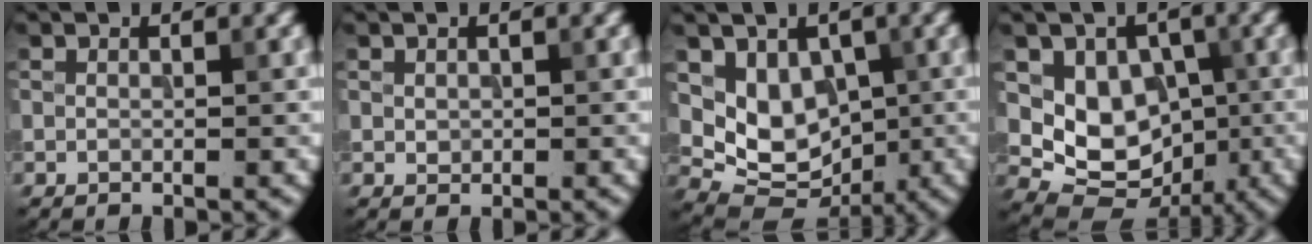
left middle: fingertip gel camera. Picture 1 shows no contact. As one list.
[{"total": 0.6, "force": [0.2, 0.5, 0.3], "torque": [-0.005, -0.001, 0.006]}, {"total": 6.0, "force": [1.2, 4.7, 3.6], "torque": [-0.060, -0.012, 0.028]}, {"total": 7.0, "force": [0.2, 5.6, 4.1], "torque": [-0.065, -0.011, 0.001]}]